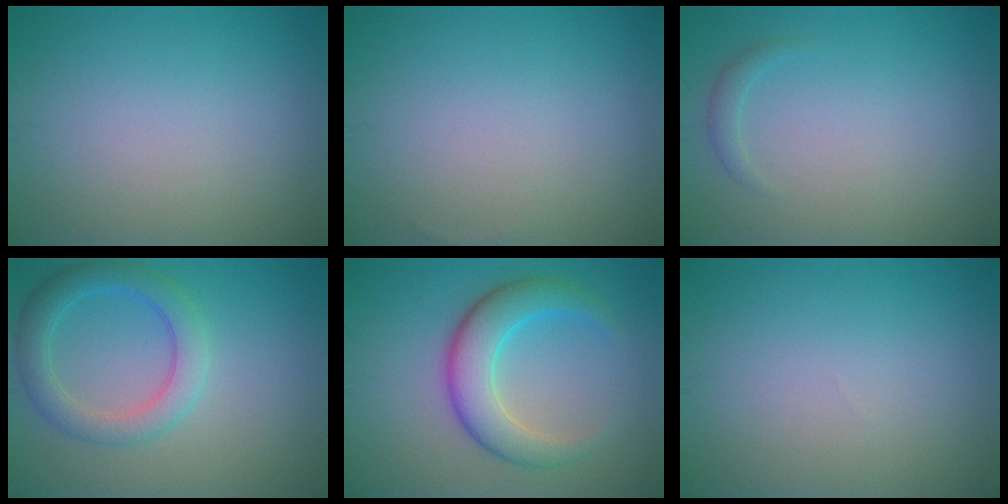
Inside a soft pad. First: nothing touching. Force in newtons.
{"total": 0.0}
{"total": 0.9, "press": 0.9, "slide": 0.0}
{"total": 4.0, "press": 4.0, "slide": 0.1}
{"total": 5.6, "press": 5.6, "slide": 0.1}
{"total": 0.0}